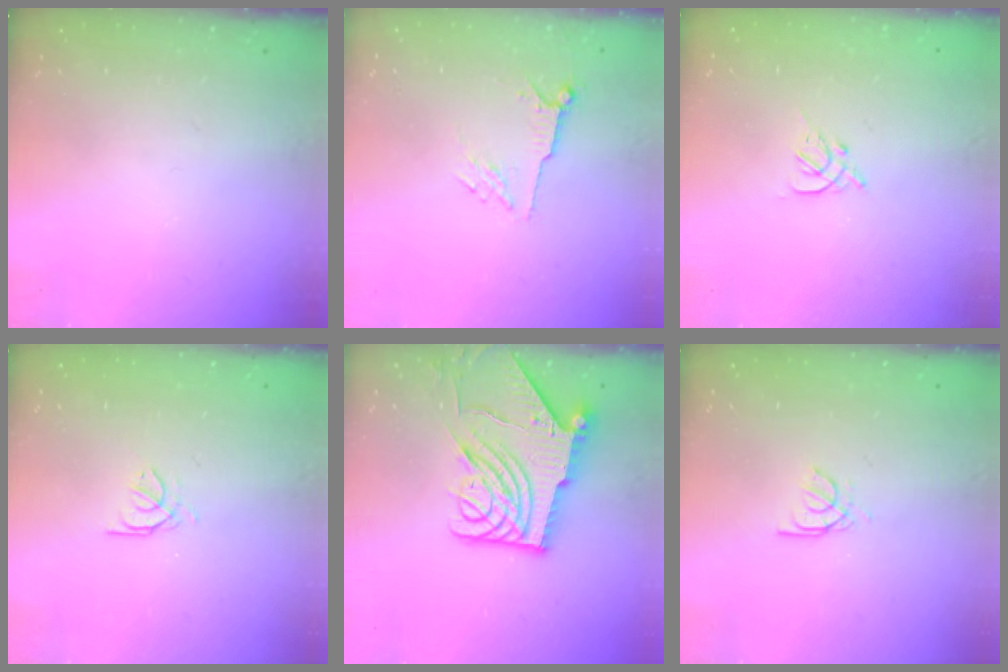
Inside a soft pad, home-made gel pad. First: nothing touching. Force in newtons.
{"total": 4.1, "press": 4.0, "slide": 0.5}
{"total": 2.7, "press": 2.6, "slide": 0.7}
{"total": 0.9, "press": 0.8, "slide": 0.4}
{"total": 12.4, "press": 12.3, "slide": 1.4}
{"total": 2.4, "press": 2.4, "slide": 0.3}